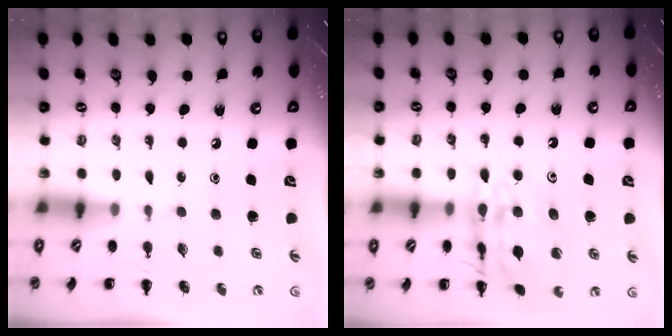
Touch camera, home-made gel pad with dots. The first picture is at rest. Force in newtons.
{"total": 15.6, "press": 15.5, "slide": 1.3}